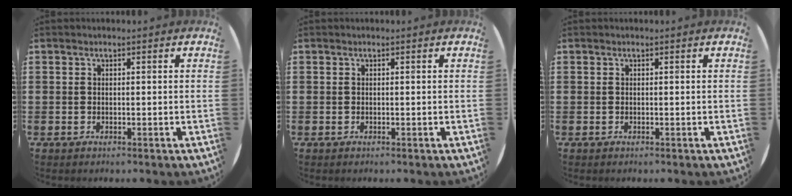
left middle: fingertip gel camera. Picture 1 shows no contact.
{"total": 0.0}
{"total": 0.0}